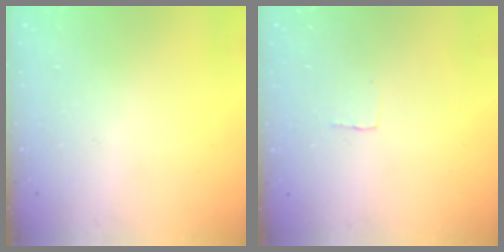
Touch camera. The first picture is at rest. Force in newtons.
{"total": 2.4, "press": 2.4, "slide": 0.1}